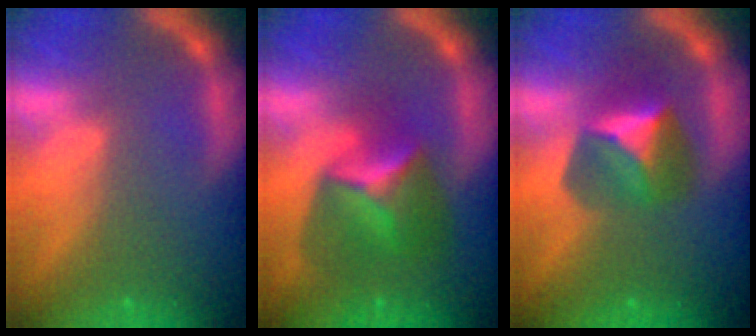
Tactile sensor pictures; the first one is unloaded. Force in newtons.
{"total": 6.4}
{"total": 4.9}